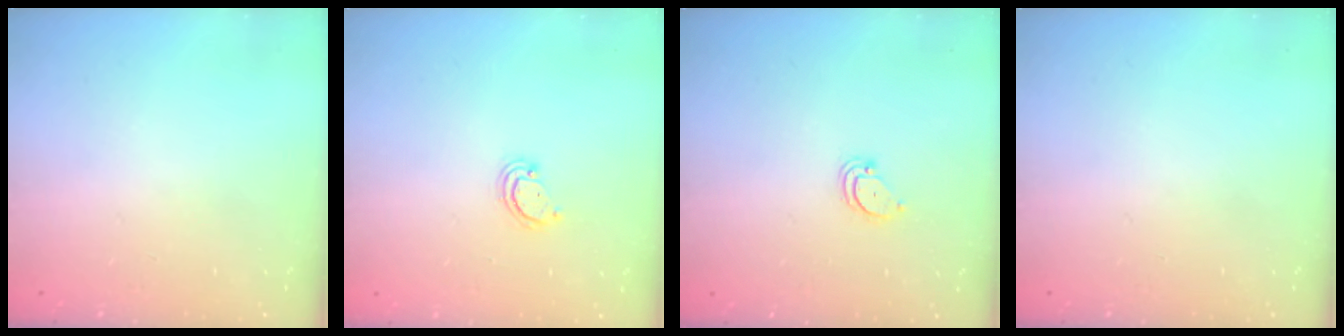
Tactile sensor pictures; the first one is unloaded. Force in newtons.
{"total": 2.3, "press": 2.3, "slide": 0.3}
{"total": 3.0, "press": 3.0, "slide": 0.2}
{"total": 0.0}